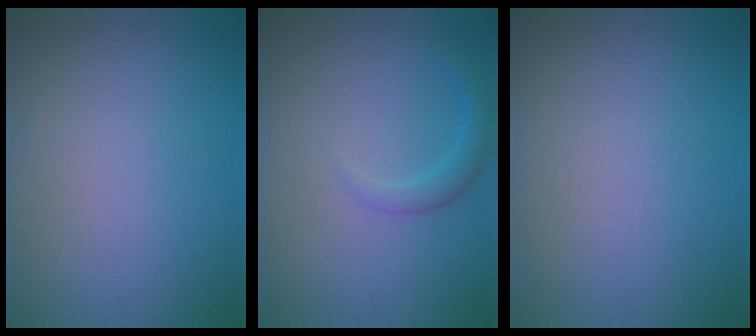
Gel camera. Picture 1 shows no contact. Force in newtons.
{"total": 1.9, "press": 1.9, "slide": 0.1}
{"total": 0.0}